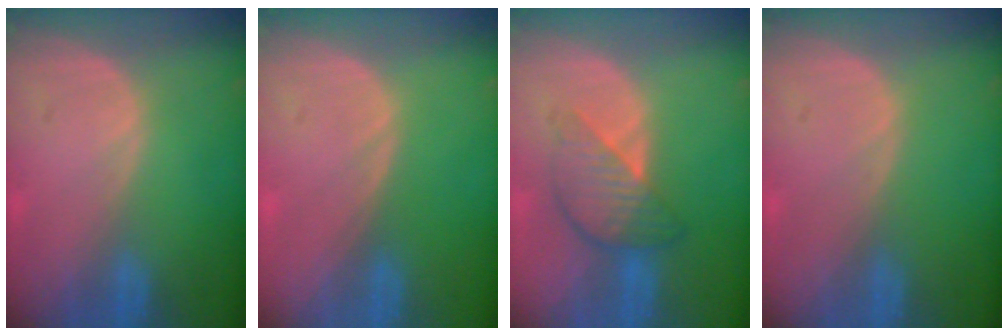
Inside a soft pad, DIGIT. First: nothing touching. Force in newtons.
{"total": 0.0}
{"total": 5.6, "press": 5.6, "slide": 0.3}
{"total": 0.0}